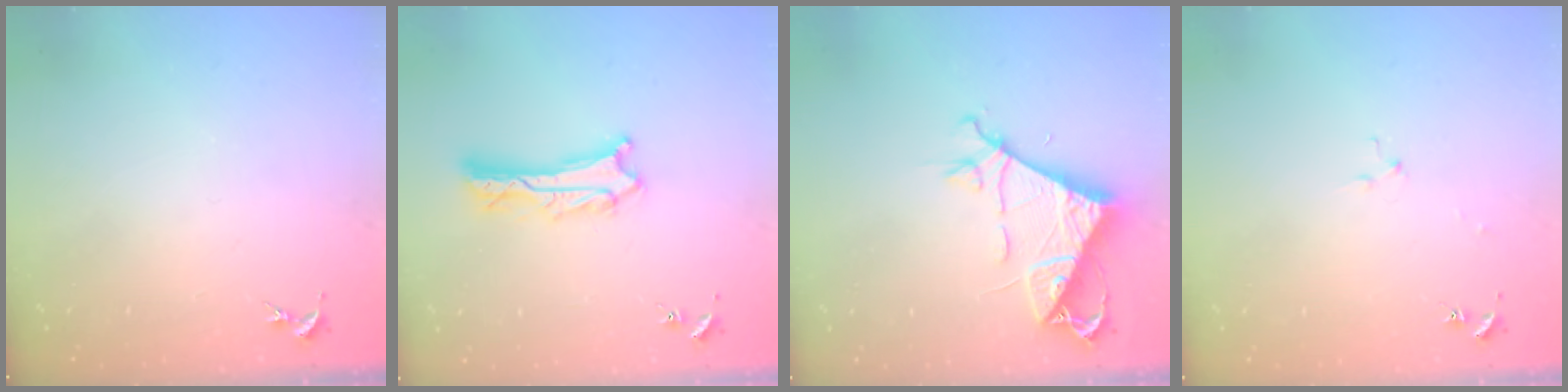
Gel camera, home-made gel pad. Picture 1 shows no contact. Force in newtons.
{"total": 3.3, "press": 3.3, "slide": 0.5}
{"total": 8.1, "press": 8.1, "slide": 0.6}
{"total": 2.5, "press": 2.5, "slide": 0.3}